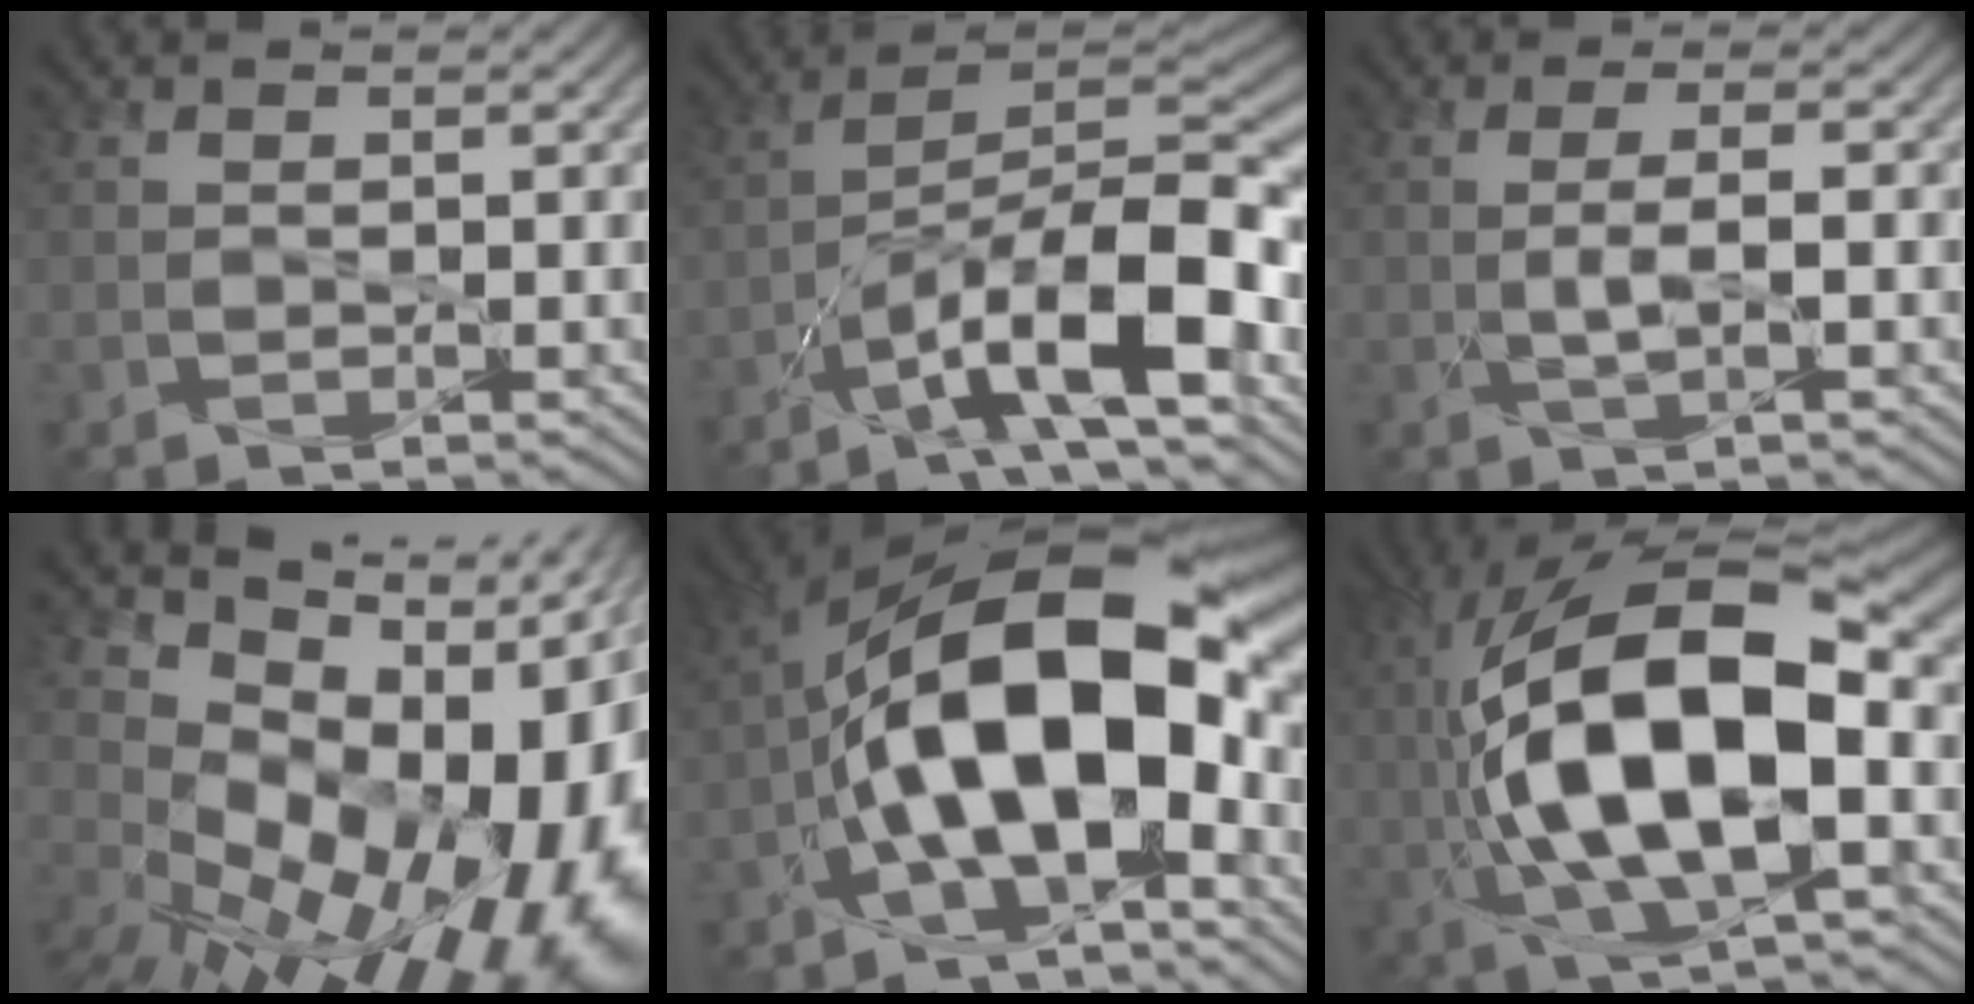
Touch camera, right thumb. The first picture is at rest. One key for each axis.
{"total": 12.7, "fx": -7.2, "fy": 2.6, "fz": 10.1, "tx": -0.166, "ty": 0.010, "tz": -0.135}
{"total": 2.2, "fx": -0.4, "fy": -0.4, "fz": 2.2, "tx": -0.043, "ty": 0.006, "tz": -0.003}
{"total": 17.0, "fx": -1.0, "fy": 11.3, "fz": 12.7, "tx": -0.186, "ty": -0.038, "tz": 0.018}
{"total": 16.4, "fx": -2.9, "fy": 7.0, "fz": 14.6, "tx": -0.252, "ty": 0.019, "tz": -0.059}
{"total": 17.2, "fx": -1.0, "fy": 6.4, "fz": 16.0, "tx": -0.308, "ty": 0.042, "tz": -0.029}